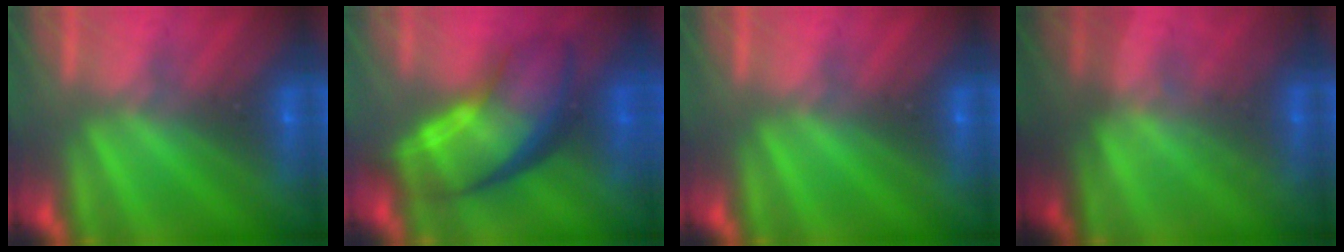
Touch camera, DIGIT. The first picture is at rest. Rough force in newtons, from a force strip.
{"total": 7.9}
{"total": 0.0}
{"total": 1.3}